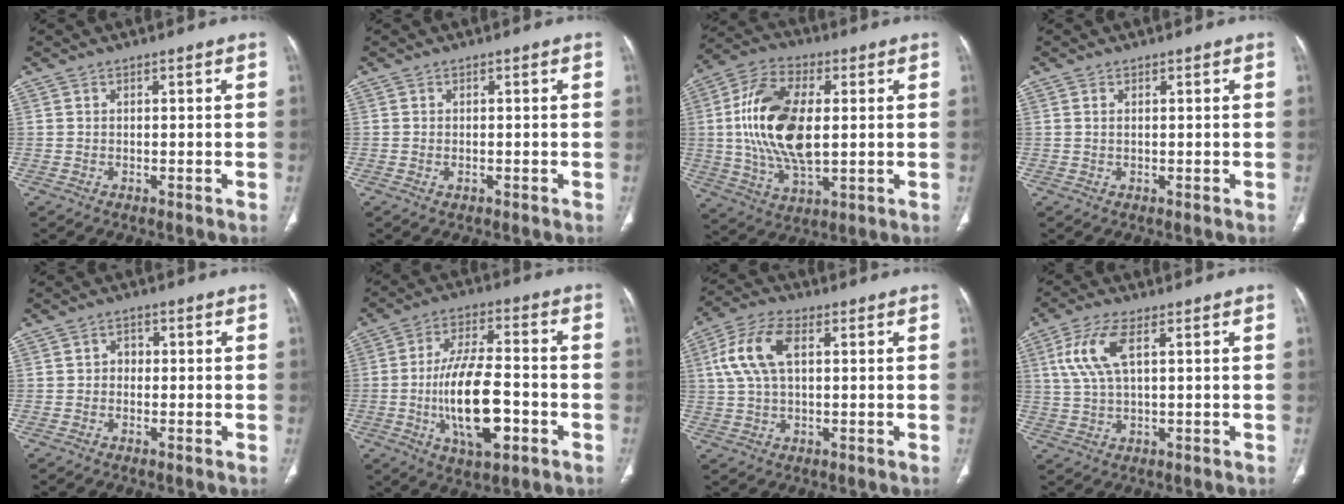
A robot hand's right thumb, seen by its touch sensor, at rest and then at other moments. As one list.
[{"total": 0.8, "force": [-0.3, 0.5, 0.5], "torque": [-0.012, 0.003, -0.002]}, {"total": 18.1, "force": [1.4, 9.4, 15.5], "torque": [-0.304, 0.002, 0.028]}, {"total": 0.6, "force": [0.2, 0.2, 0.5], "torque": [-0.015, 0.004, 0.004]}, {"total": 1.8, "force": [-0.1, 1.5, 0.9], "torque": [-0.002, 0.007, -0.008]}, {"total": 16.0, "force": [-4.0, 6.5, 14.1], "torque": [-0.243, 0.017, -0.064]}, {"total": 10.2, "force": [2.4, 5.4, 8.3], "torque": [-0.181, 0.022, 0.044]}, {"total": 8.1, "force": [2.6, 3.1, 7.1], "torque": [-0.169, 0.005, 0.056]}]